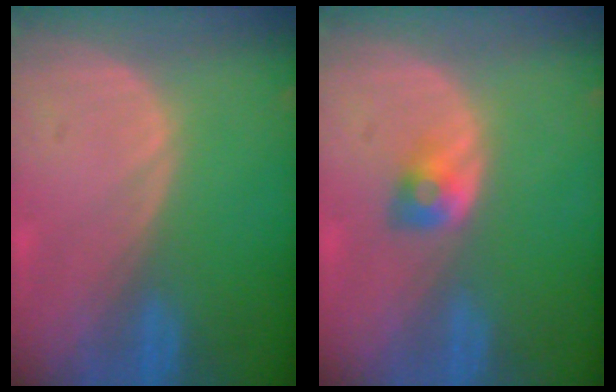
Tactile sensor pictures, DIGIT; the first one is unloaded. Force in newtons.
{"total": 2.6, "press": 2.4, "slide": 1.0}